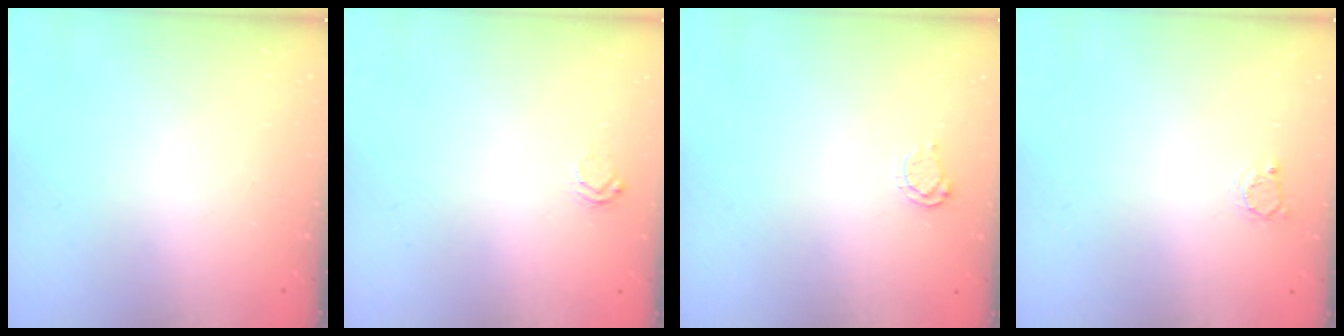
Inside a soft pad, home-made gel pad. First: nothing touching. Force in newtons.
{"total": 4.6, "press": 4.5, "slide": 0.7}
{"total": 3.7, "press": 3.7, "slide": 0.5}
{"total": 2.6, "press": 2.6, "slide": 0.4}